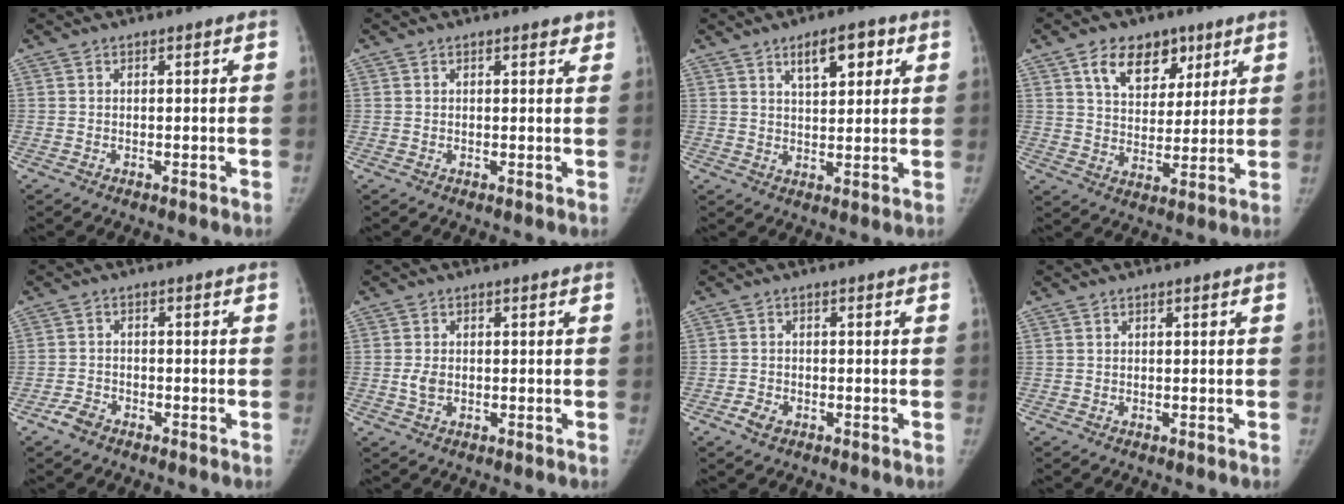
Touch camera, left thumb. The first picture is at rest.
{"total": 1.2, "force": [0.9, 0.6, 0.5], "torque": [0.002, -0.005, 0.008]}
{"total": 7.2, "force": [3.6, 3.2, 5.3], "torque": [-0.062, -0.014, 0.055]}
{"total": 11.6, "force": [6.2, 7.8, 5.9], "torque": [-0.057, -0.023, 0.105]}
{"total": 2.9, "force": [-2.2, 1.6, 1.1], "torque": [-0.024, 0.012, -0.040]}
{"total": 2.5, "force": [-0.4, 1.7, 1.7], "torque": [-0.033, 0.002, -0.007]}
{"total": 2.4, "force": [-1.4, 1.6, 1.2], "torque": [-0.024, 0.006, -0.024]}
{"total": 0.0}